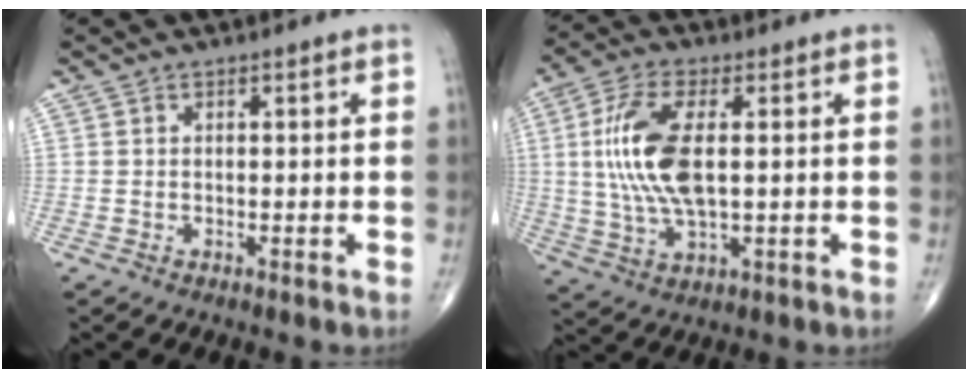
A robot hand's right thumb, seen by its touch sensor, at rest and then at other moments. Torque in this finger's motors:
{"motor_torque": [0.77, 2.93, 1.84, 0.33, 0.58]}